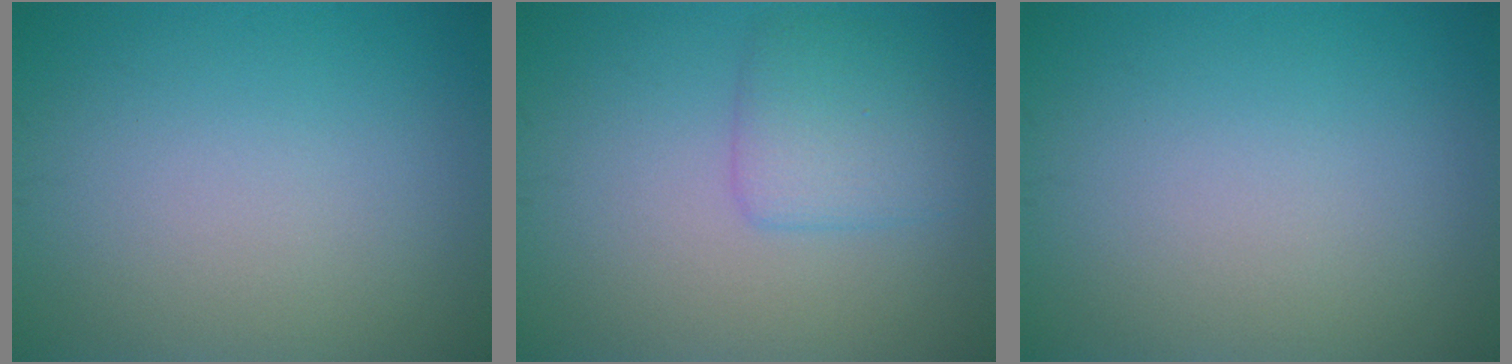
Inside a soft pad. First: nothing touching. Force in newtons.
{"total": 2.8, "press": 2.8, "slide": 0.2}
{"total": 0.0}